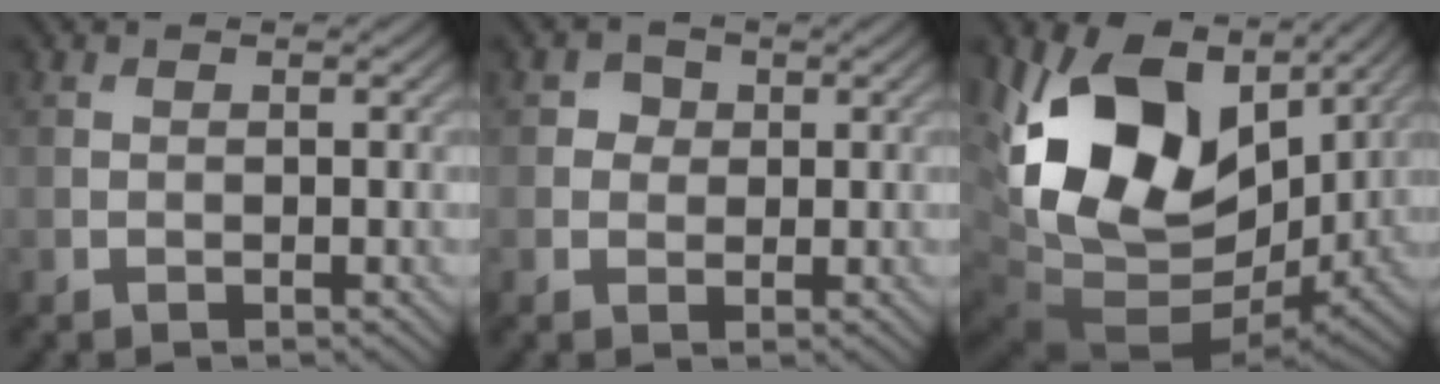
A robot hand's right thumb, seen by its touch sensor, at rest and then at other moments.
{"total": 1.9, "force": [0.3, 1.8, 0.6], "torque": [-0.006, 0.000, 0.002]}
{"total": 17.7, "force": [4.4, 11.9, 12.3], "torque": [-0.267, -0.015, 0.098]}